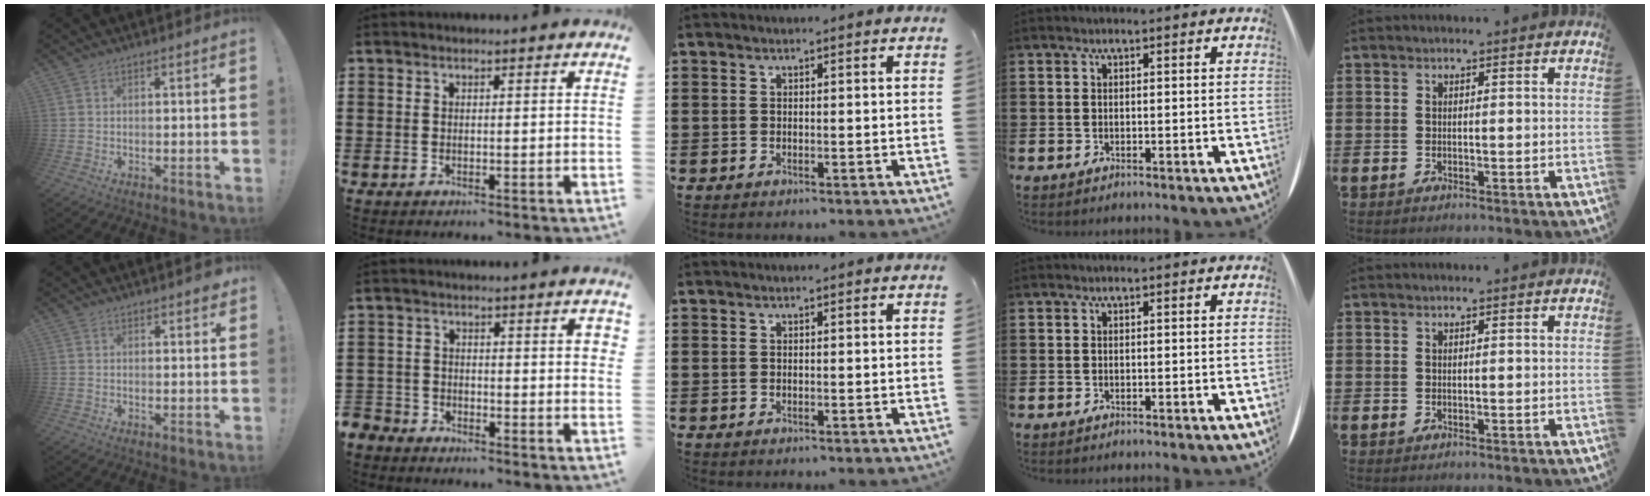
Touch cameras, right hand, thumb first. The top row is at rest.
{"thumb": {"total": 1.9, "force": [1.5, 0.9, 0.6], "torque": [0.008, -0.011, 0.025]}, "index": {"total": 3.2, "force": [-2.9, 1.0, 0.9], "torque": [-0.023, 0.003, -0.065]}}